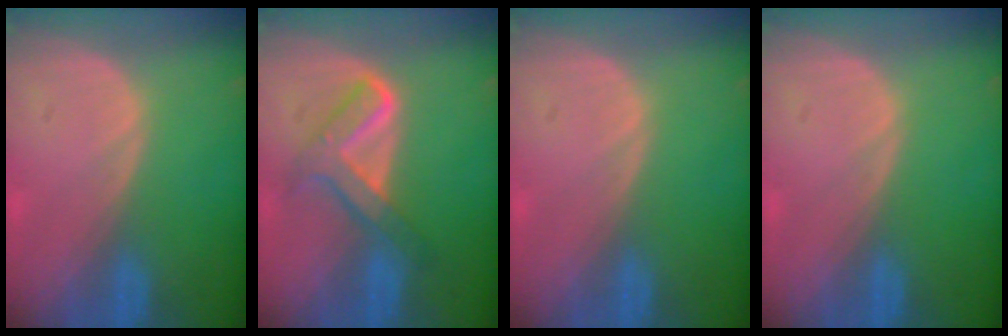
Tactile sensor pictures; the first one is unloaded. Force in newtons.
{"total": 5.9, "press": 5.9, "slide": 0.2}
{"total": 0.0}
{"total": 0.0}